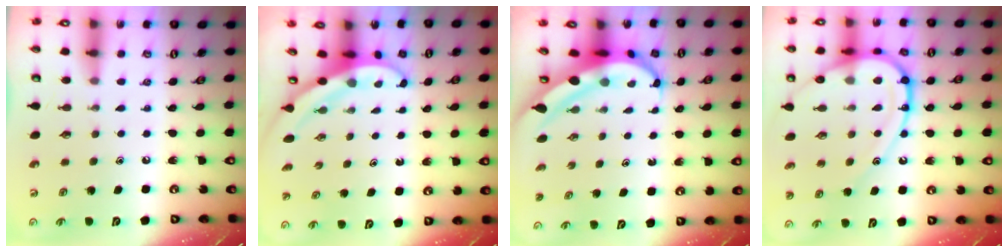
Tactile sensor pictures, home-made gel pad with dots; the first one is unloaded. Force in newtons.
{"total": 3.1, "press": 3.1, "slide": 0.0}
{"total": 6.4, "press": 6.2, "slide": 1.5}
{"total": 16.5, "press": 16.5, "slide": 0.8}